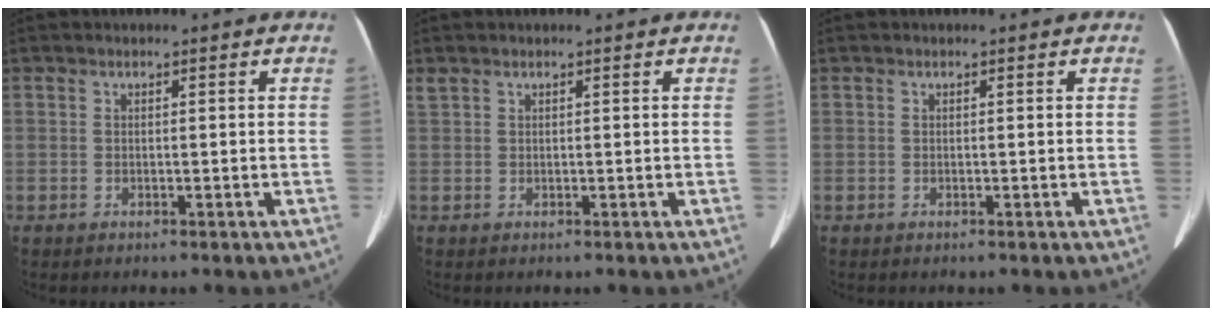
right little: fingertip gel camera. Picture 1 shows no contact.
{"total": 0.6, "force": [0.5, 0.2, 0.2], "torque": [-0.014, 0.014, 0.019]}
{"total": 0.0}